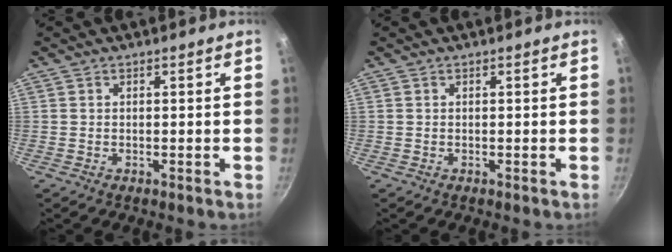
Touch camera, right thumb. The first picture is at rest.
{"total": 0.0}